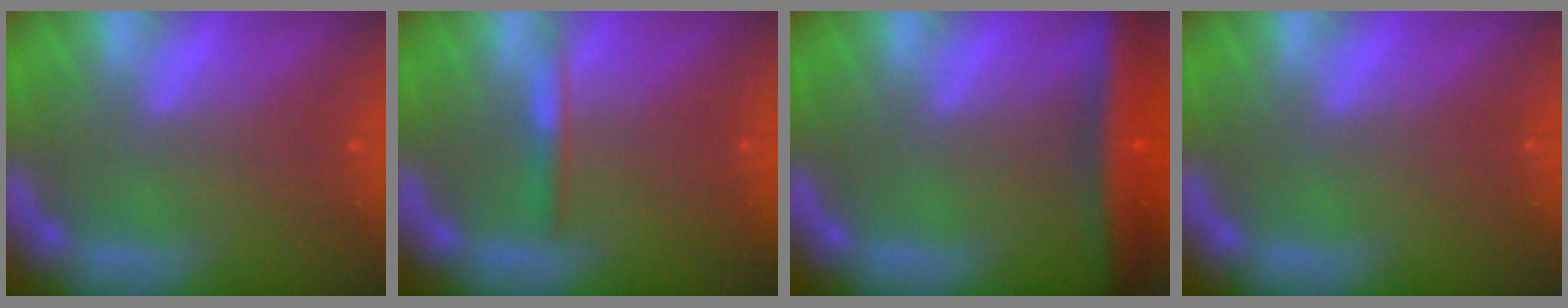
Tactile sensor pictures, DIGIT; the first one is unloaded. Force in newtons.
{"total": 1.4}
{"total": 7.0}
{"total": 0.0}